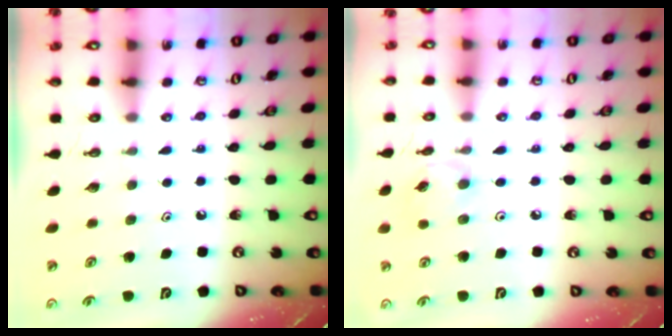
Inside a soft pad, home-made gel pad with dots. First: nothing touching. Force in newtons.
{"total": 4.4, "press": 4.3, "slide": 0.3}